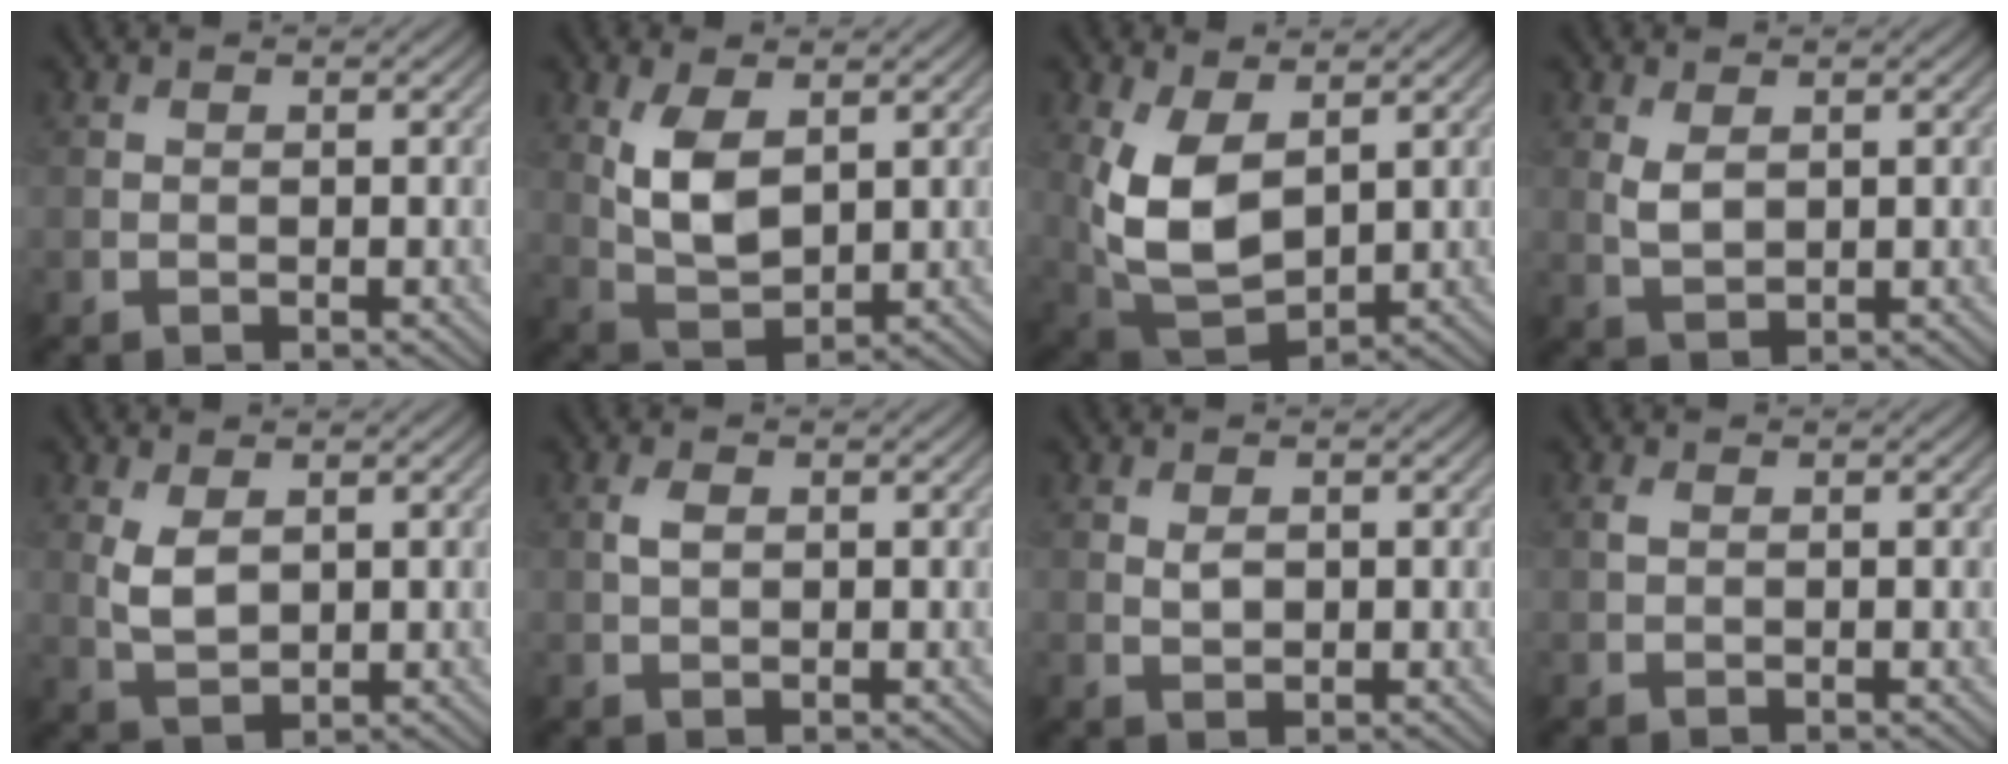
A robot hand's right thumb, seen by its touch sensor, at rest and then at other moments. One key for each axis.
{"total": 6.4, "fx": 1.9, "fy": 3.3, "fz": 5.1, "tx": -0.115, "ty": -0.004, "tz": 0.043}
{"total": 10.2, "fx": 1.9, "fy": 6.1, "fz": 8.0, "tx": -0.206, "ty": -0.009, "tz": 0.037}
{"total": 2.5, "fx": 0.9, "fy": 1.4, "fz": 1.9, "tx": -0.048, "ty": -0.004, "tz": 0.023}
{"total": 3.7, "fx": 1.1, "fy": 2.0, "fz": 2.9, "tx": -0.071, "ty": -0.004, "tz": 0.026}
{"total": 1.7, "fx": 0.5, "fy": 1.0, "fz": 1.3, "tx": -0.032, "ty": 0.001, "tz": 0.009}
{"total": 1.4, "fx": 0.5, "fy": 0.9, "fz": 1.0, "tx": -0.023, "ty": -0.004, "tz": 0.013}
{"total": 0.7, "fx": 0.2, "fy": 0.4, "fz": 0.6, "tx": -0.017, "ty": 0.002, "tz": 0.005}